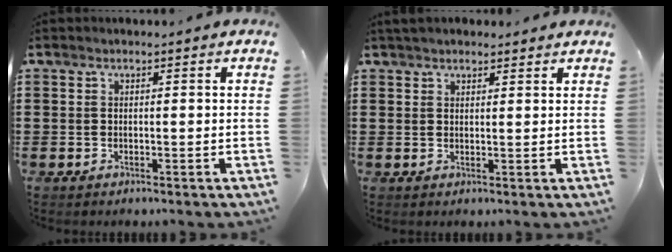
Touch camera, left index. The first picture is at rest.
{"total": 2.1, "force": [2.0, 0.6, 0.4], "torque": [-0.012, 0.004, 0.038]}